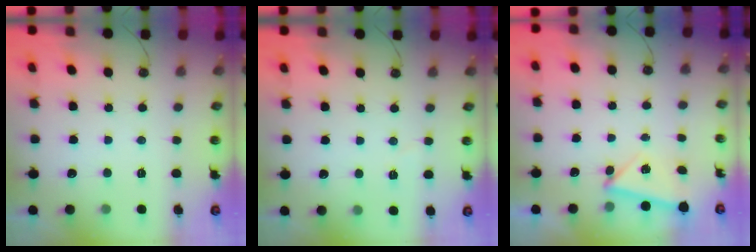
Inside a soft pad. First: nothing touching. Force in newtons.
{"total": 2.3, "press": 1.7, "slide": 1.6}
{"total": 4.4, "press": 3.8, "slide": 2.2}